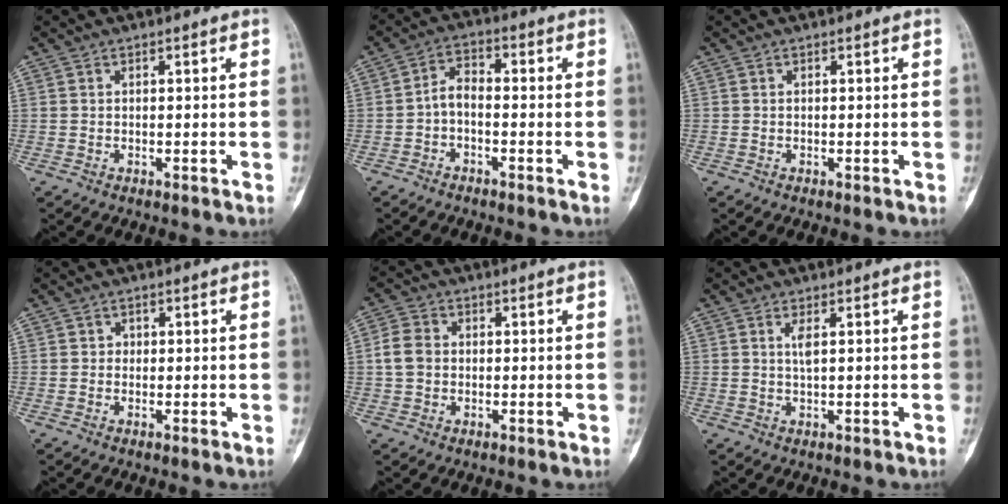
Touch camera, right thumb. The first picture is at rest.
{"total": 4.1, "force": [-1.3, 2.0, 3.3], "torque": [-0.055, 0.023, -0.036]}
{"total": 0.0}
{"total": 0.8, "force": [0.1, 0.8, 0.2], "torque": [0.004, 0.002, 0.000]}
{"total": 4.7, "force": [0.0, 3.9, 2.7], "torque": [-0.051, 0.010, -0.005]}
{"total": 2.0, "force": [0.7, 0.3, 1.8], "torque": [-0.045, -0.002, 0.016]}